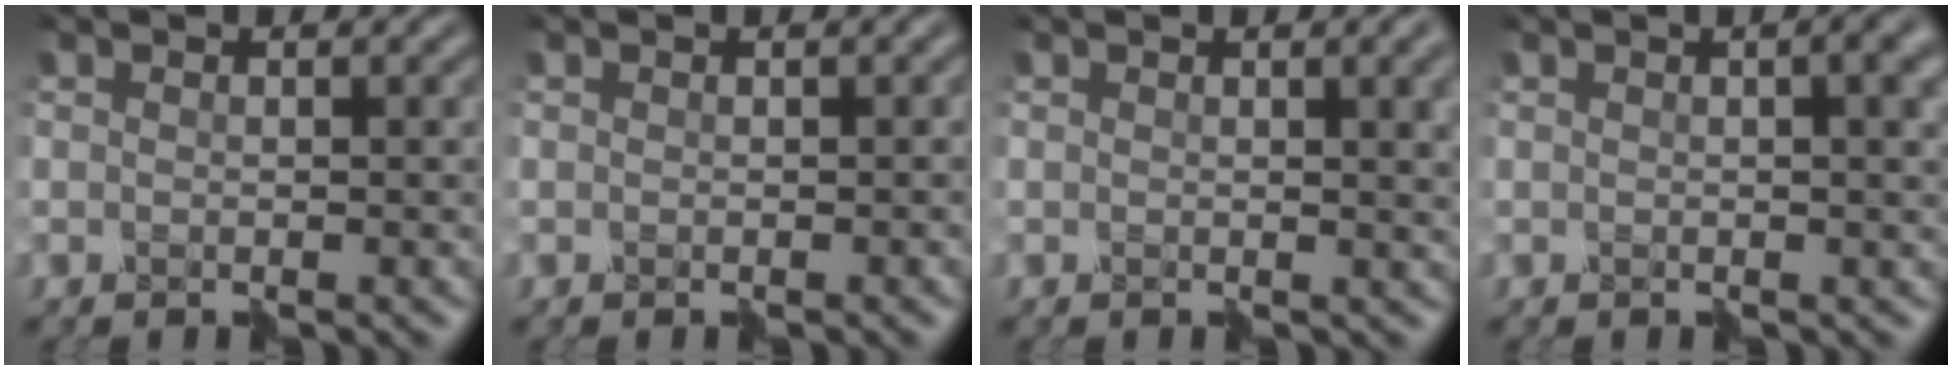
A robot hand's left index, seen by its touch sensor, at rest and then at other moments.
{"total": 0.9, "force": [-0.6, 0.5, 0.5], "torque": [-0.003, 0.003, -0.007]}
{"total": 6.4, "force": [1.9, 3.0, 5.4], "torque": [-0.033, 0.013, 0.025]}
{"total": 6.5, "force": [1.5, 3.2, 5.5], "torque": [-0.032, 0.025, 0.017]}